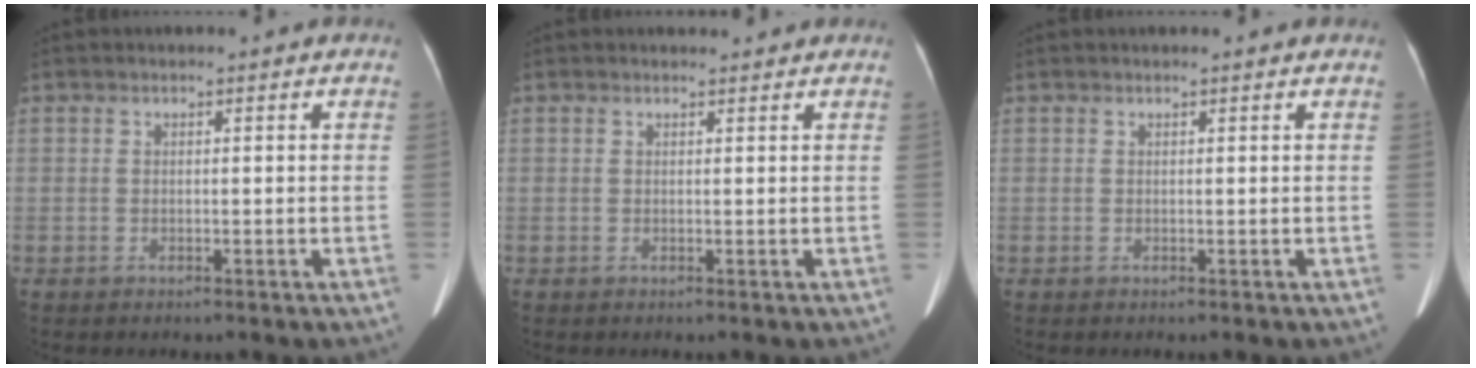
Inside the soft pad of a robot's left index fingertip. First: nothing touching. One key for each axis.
{"total": 1.6, "fx": 1.6, "fy": 0.3, "fz": 0.2, "tx": -0.010, "ty": 0.007, "tz": 0.021}
{"total": 1.4, "fx": 1.3, "fy": 0.1, "fz": 0.5, "tx": -0.012, "ty": 0.015, "tz": 0.016}